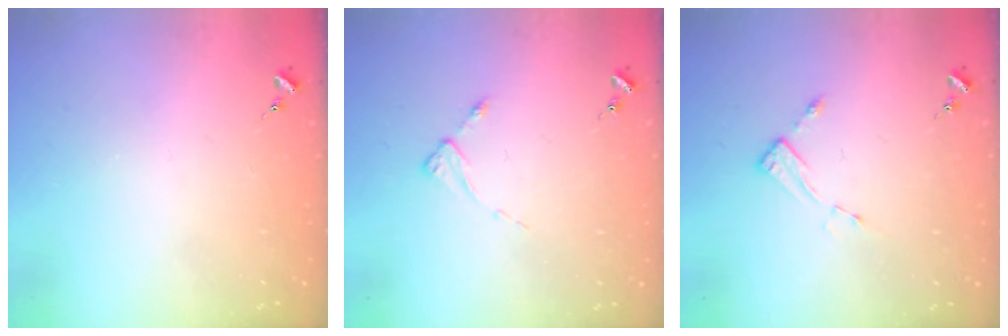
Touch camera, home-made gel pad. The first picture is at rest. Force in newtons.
{"total": 2.4, "press": 2.4, "slide": 0.3}
{"total": 3.9, "press": 3.9, "slide": 0.2}